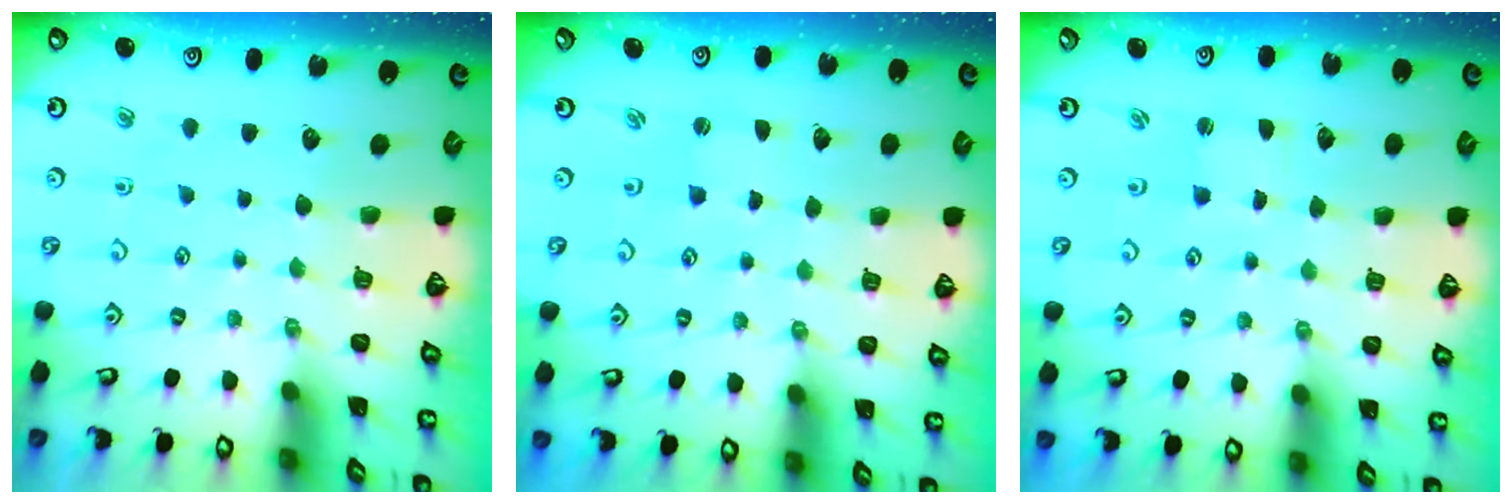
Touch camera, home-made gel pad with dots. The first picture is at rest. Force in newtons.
{"total": 1.4, "press": 1.4, "slide": 0.4}
{"total": 0.9, "press": 0.9, "slide": 0.0}